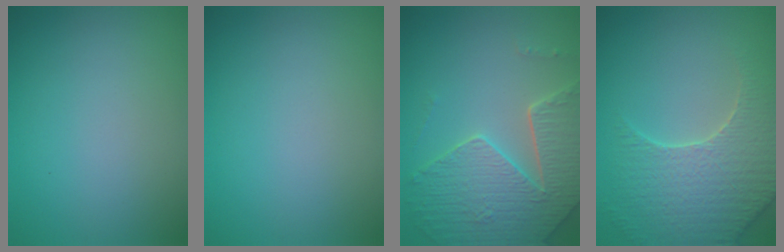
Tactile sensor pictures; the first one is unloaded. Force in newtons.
{"total": 0.0}
{"total": 6.7, "press": 5.3, "slide": 4.0}
{"total": 4.9, "press": 4.7, "slide": 1.1}